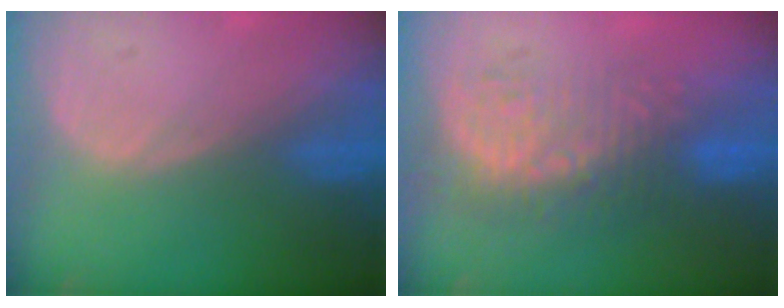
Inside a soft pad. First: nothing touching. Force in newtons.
{"total": 9.2, "press": 8.5, "slide": 3.6}